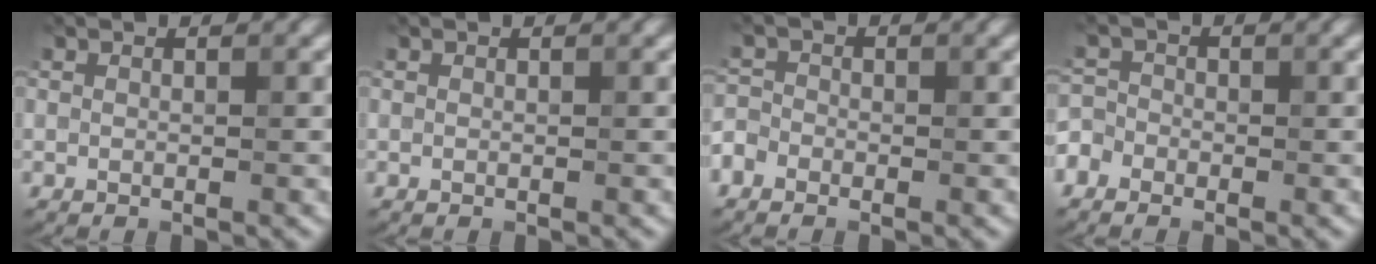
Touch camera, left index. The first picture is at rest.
{"total": 0.0}
{"total": 1.8, "force": [-1.1, 1.3, 0.6], "torque": [-0.006, 0.009, -0.024]}
{"total": 2.4, "force": [-1.5, 1.8, 0.6], "torque": [-0.006, 0.010, -0.036]}